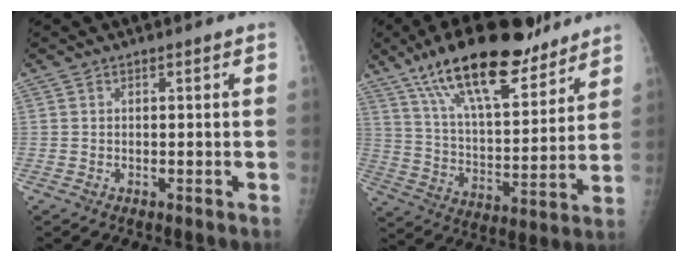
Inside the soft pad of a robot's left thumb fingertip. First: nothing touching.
{"total": 22.6, "force": [15.9, 7.6, 14.2], "torque": [-0.208, -0.056, 0.270]}